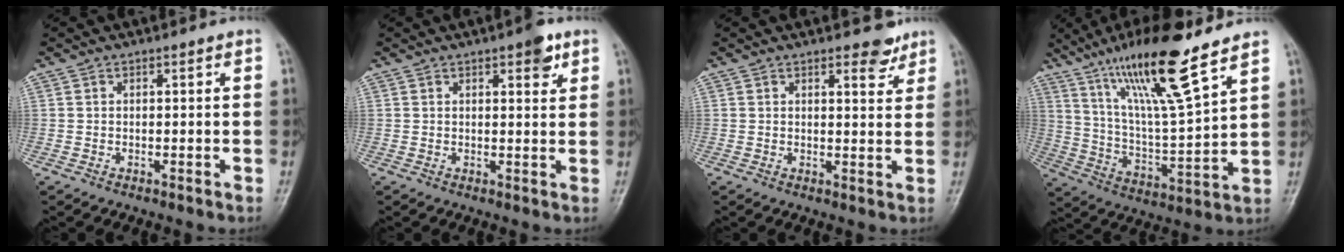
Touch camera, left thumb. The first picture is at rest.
{"total": 4.0, "force": [2.3, 1.5, 3.0], "torque": [-0.027, -0.009, 0.027]}
{"total": 3.7, "force": [2.8, 1.5, 1.9], "torque": [-0.008, -0.019, 0.036]}
{"total": 18.7, "force": [12.5, 2.5, 13.8], "torque": [-0.231, -0.061, 0.230]}